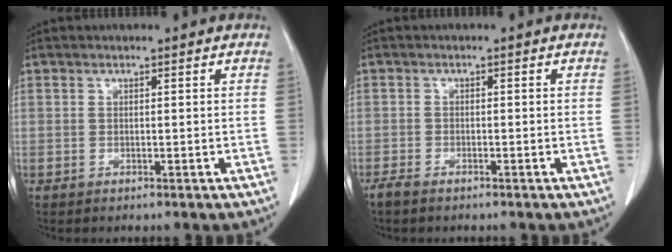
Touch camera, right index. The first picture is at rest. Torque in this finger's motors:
{"motor_torque": [0.29, -0.28, 0.04, 0.02]}